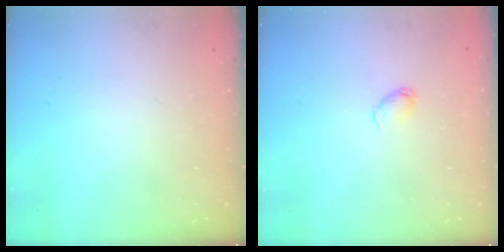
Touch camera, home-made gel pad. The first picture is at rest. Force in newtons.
{"total": 2.9, "press": 2.8, "slide": 0.6}